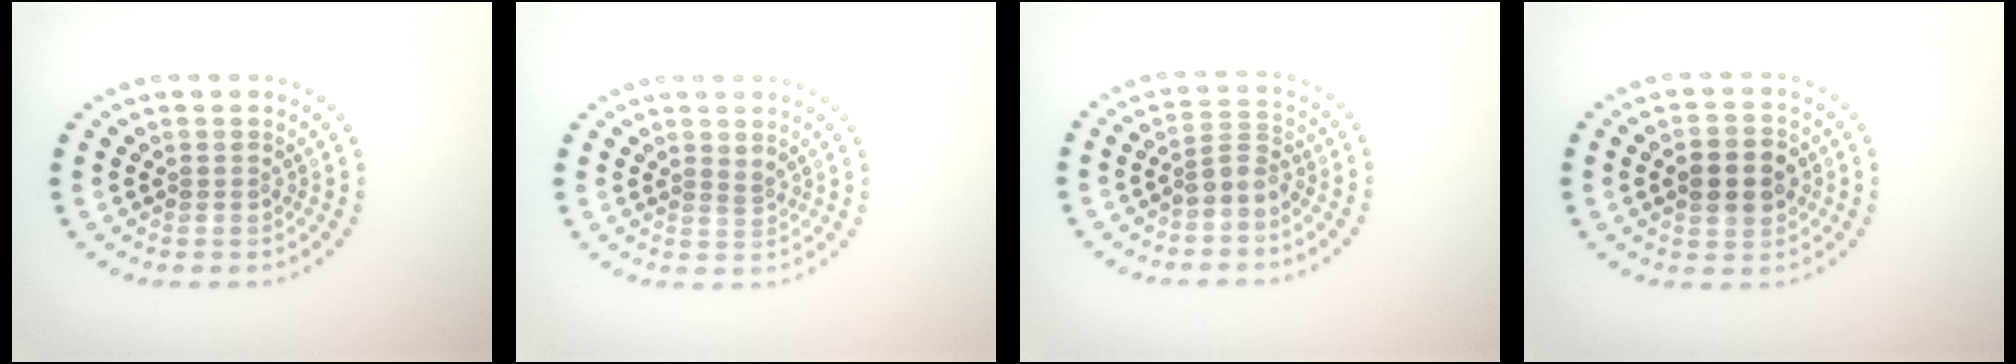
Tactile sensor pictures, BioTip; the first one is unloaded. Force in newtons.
{"total": 0.6, "press": 0.2, "slide": 0.5}
{"total": 2.0, "press": 1.7, "slide": 1.1}
{"total": 4.3, "press": 4.3, "slide": 0.1}